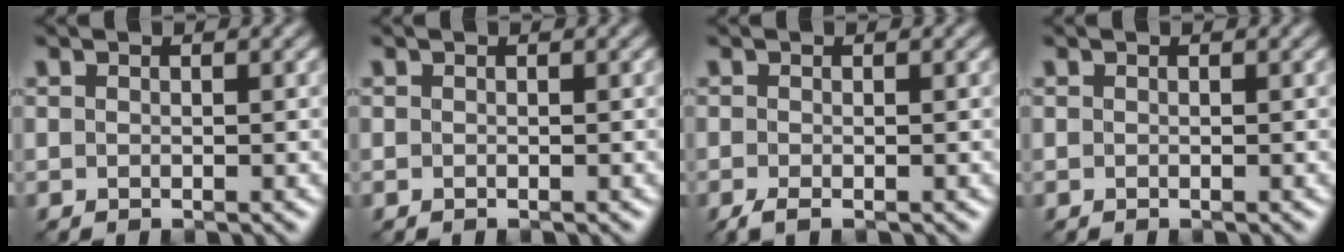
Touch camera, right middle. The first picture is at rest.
{"total": 0.0}
{"total": 1.2, "force": [-0.8, 0.2, 0.9], "torque": [-0.028, -0.001, -0.020]}
{"total": 0.0}